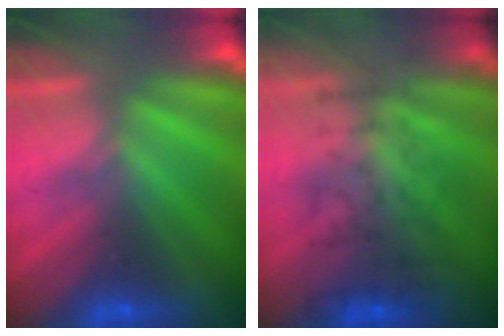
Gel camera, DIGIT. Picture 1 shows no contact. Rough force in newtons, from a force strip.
{"total": 4.8}